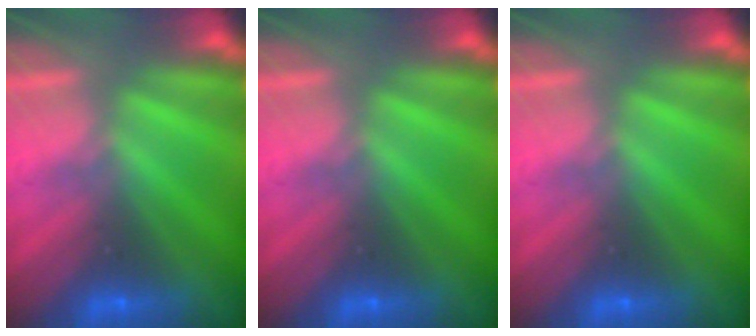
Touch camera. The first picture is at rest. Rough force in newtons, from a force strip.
{"total": 0.0}
{"total": 0.0}